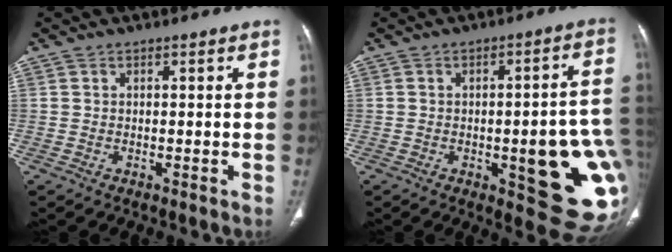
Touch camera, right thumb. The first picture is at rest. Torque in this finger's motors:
{"motor_torque": [2.64, 2.37, 1.29, -1.33, 0.36]}